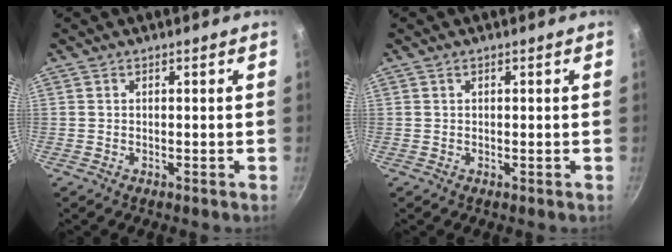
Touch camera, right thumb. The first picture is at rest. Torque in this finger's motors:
{"motor_torque": [0.09, -0.23, -0.44, 0.35, -0.06]}